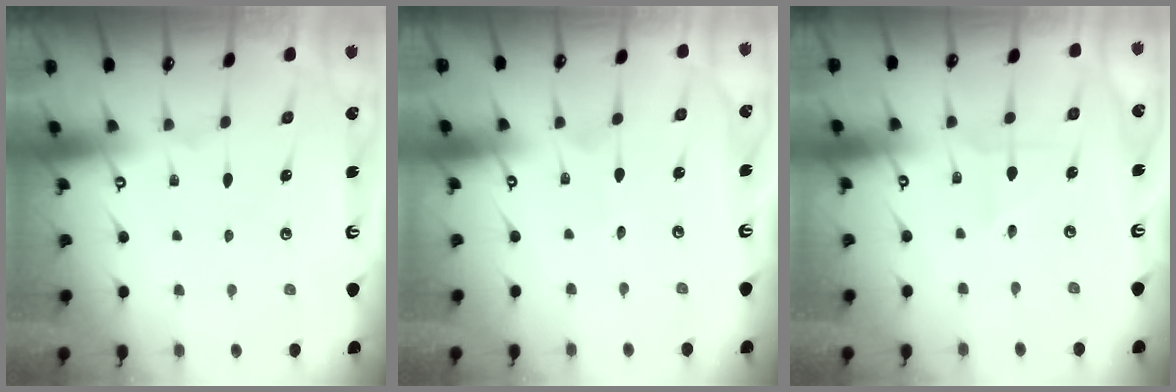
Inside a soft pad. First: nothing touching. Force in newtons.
{"total": 1.5, "press": 1.5, "slide": 0.1}
{"total": 2.0, "press": 1.9, "slide": 0.5}